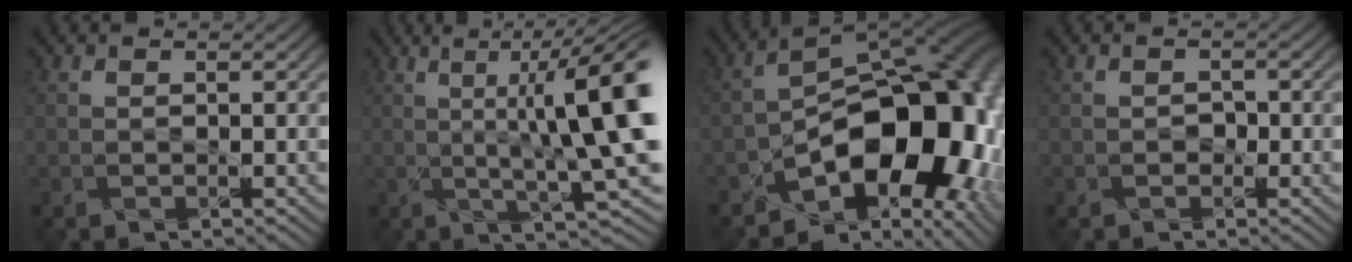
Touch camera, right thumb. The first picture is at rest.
{"total": 13.1, "force": [1.5, 3.0, 12.6], "torque": [-0.180, -0.004, 0.037]}
{"total": 16.9, "force": [-6.8, 10.0, 11.9], "torque": [-0.133, -0.015, -0.111]}
{"total": 1.0, "force": [-0.6, 0.8, -0.1], "torque": [0.002, -0.006, -0.008]}